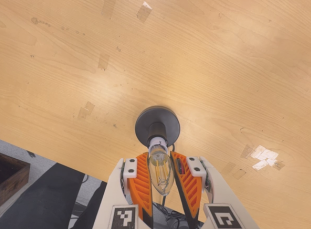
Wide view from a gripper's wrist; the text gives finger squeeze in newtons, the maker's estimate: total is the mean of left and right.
{"total": 12.5, "left": 12.1, "right": 12.9}